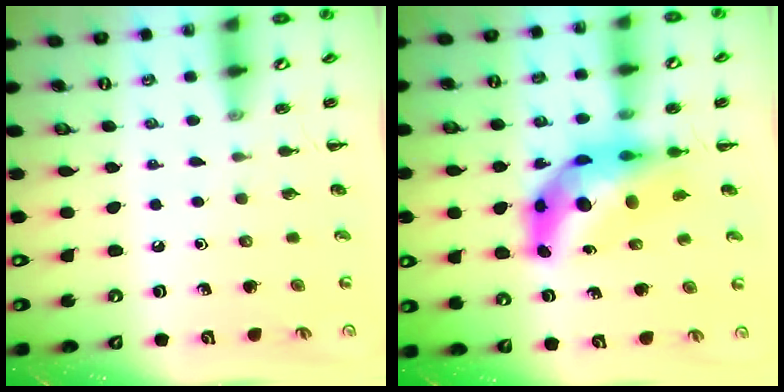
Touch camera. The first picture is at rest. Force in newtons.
{"total": 10.5, "press": 10.0, "slide": 3.2}